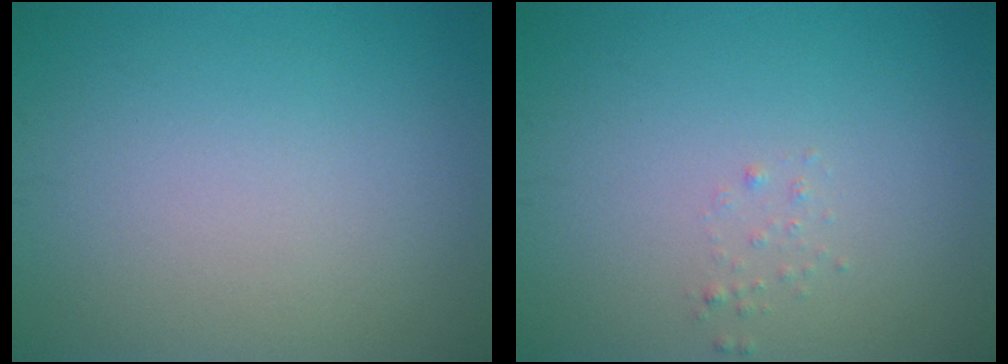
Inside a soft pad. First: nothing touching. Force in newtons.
{"total": 0.6, "press": 0.6, "slide": 0.1}